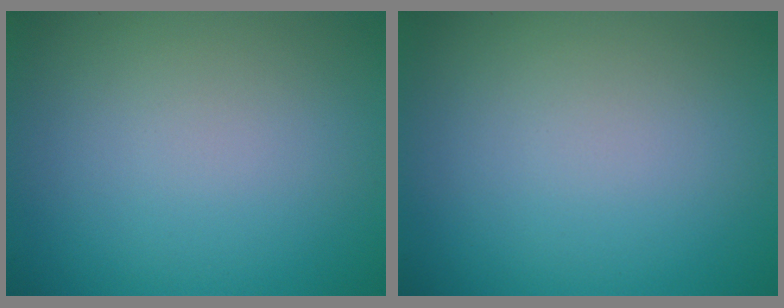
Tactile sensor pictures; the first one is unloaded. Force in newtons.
{"total": 0.0}